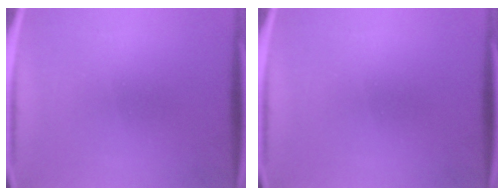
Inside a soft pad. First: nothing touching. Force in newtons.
{"total": 0.0}